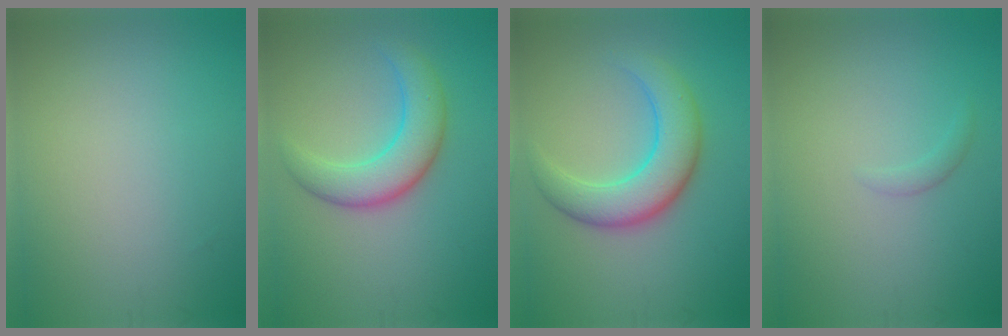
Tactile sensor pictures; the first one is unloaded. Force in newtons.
{"total": 5.0, "press": 5.0, "slide": 0.1}
{"total": 6.0, "press": 6.0, "slide": 0.2}
{"total": 0.8, "press": 0.8, "slide": 0.0}